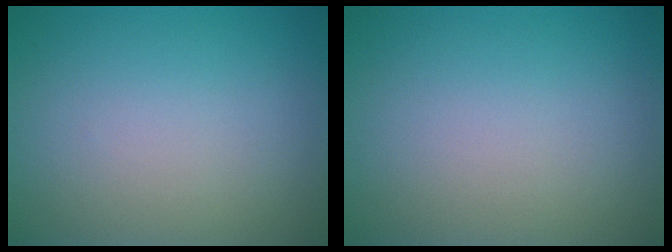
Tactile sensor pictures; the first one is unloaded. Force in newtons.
{"total": 0.0}